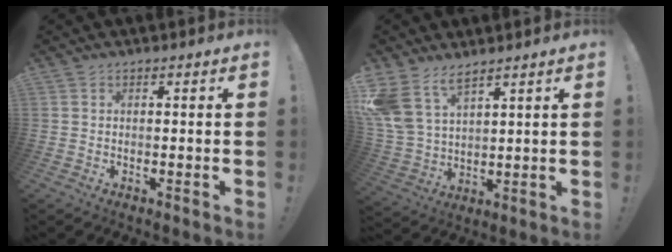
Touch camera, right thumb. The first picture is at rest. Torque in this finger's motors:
{"motor_torque": [-0.14, 1.22, 0.47, 0.44, 0.67]}